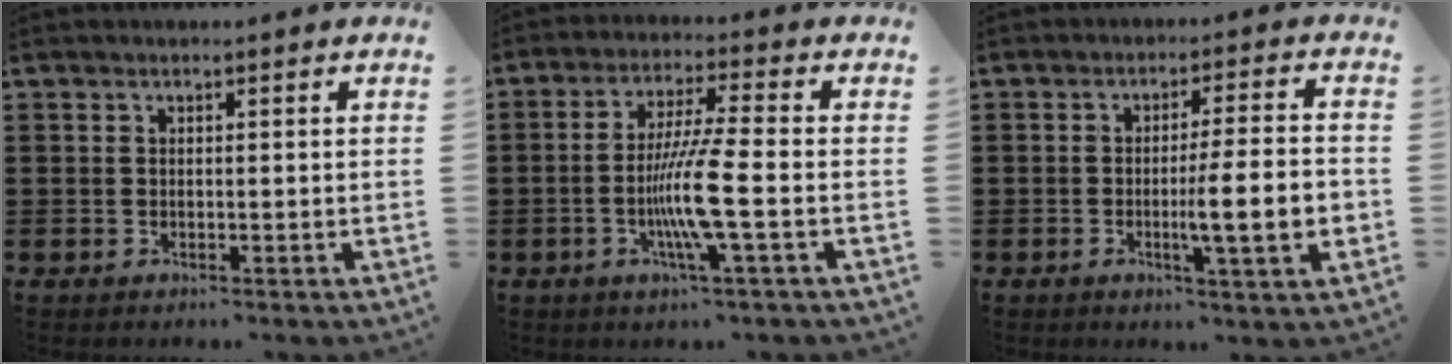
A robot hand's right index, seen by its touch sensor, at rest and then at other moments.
{"total": 8.7, "force": [-2.3, 0.1, 8.4], "torque": [-0.170, -0.019, -0.050]}
{"total": 9.0, "force": [-1.8, 0.7, 8.8], "torque": [-0.135, -0.016, -0.037]}